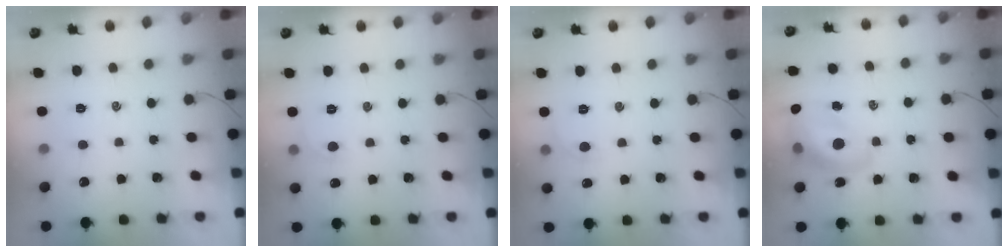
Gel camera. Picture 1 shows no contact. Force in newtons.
{"total": 3.7, "press": 3.5, "slide": 1.2}
{"total": 4.4, "press": 4.2, "slide": 1.5}
{"total": 14.8, "press": 14.3, "slide": 3.9}